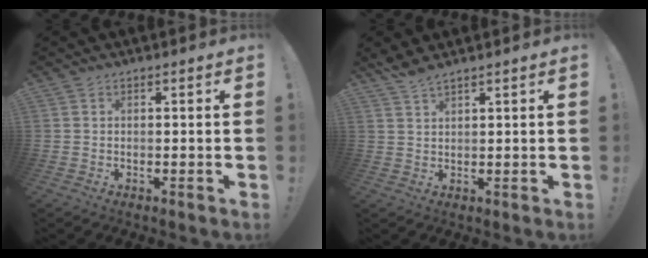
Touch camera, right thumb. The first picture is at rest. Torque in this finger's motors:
{"motor_torque": [-0.02, 0.67, 0.30, 0.31, 0.00]}